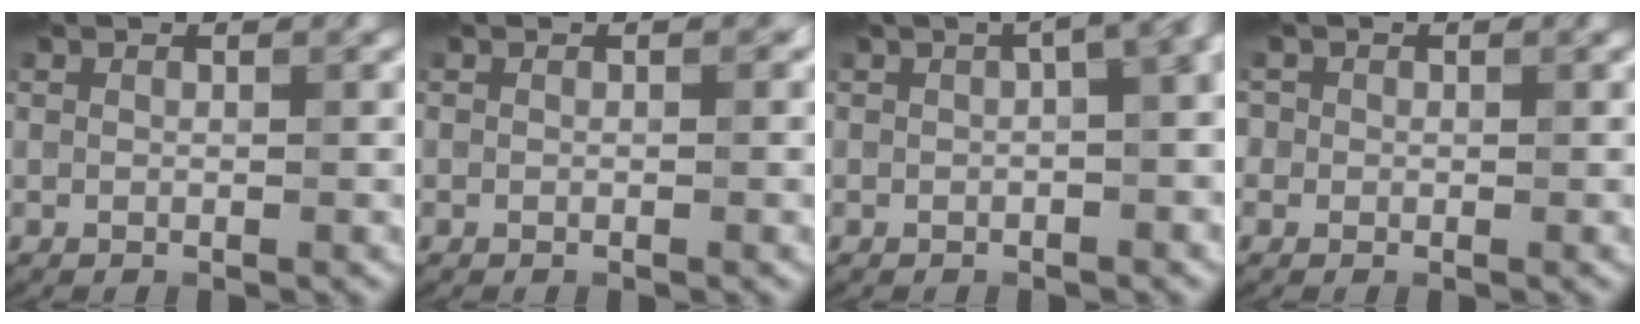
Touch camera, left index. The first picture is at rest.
{"total": 0.6, "force": [0.0, 0.4, 0.4], "torque": [-0.004, -0.001, 0.000]}
{"total": 9.6, "force": [1.6, 4.7, 8.2], "torque": [-0.038, 0.045, -0.010]}
{"total": 1.3, "force": [0.4, 1.2, 0.2], "torque": [0.001, 0.003, -0.008]}